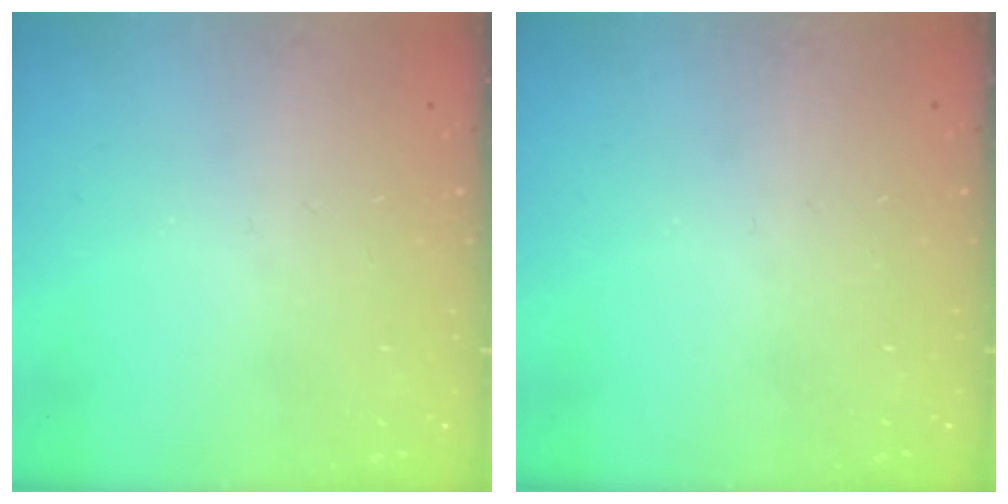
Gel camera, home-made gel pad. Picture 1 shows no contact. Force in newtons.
{"total": 0.0}